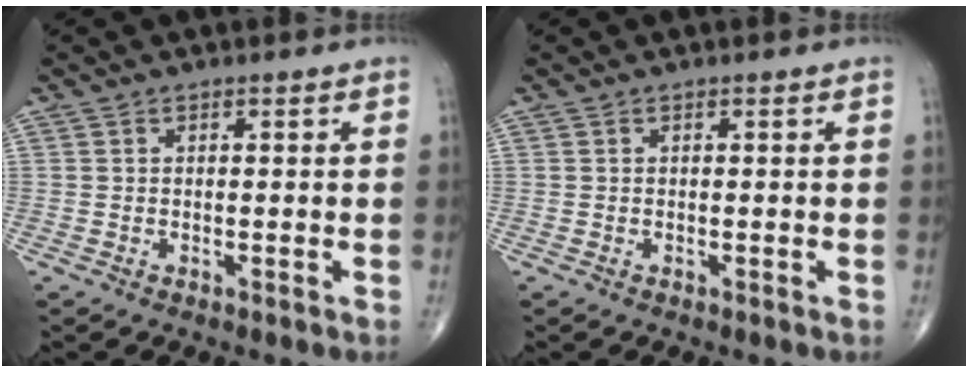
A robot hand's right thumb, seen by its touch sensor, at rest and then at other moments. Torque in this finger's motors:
{"motor_torque": [0.00, 0.00, 0.00, 0.00, 0.00]}